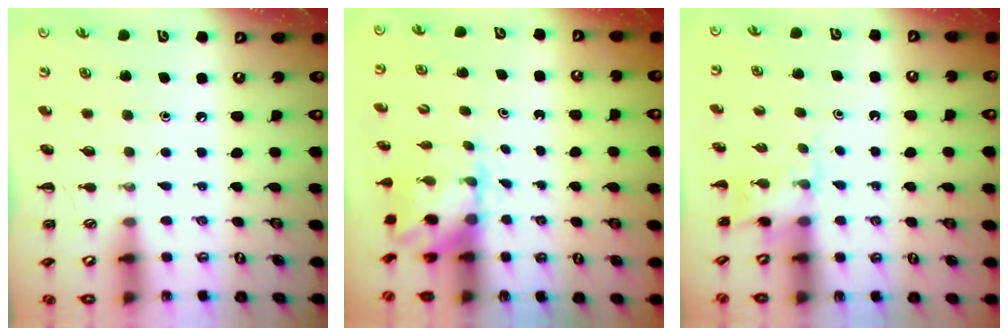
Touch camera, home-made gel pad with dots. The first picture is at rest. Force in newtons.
{"total": 2.1, "press": 2.0, "slide": 0.7}
{"total": 3.8, "press": 3.6, "slide": 1.1}